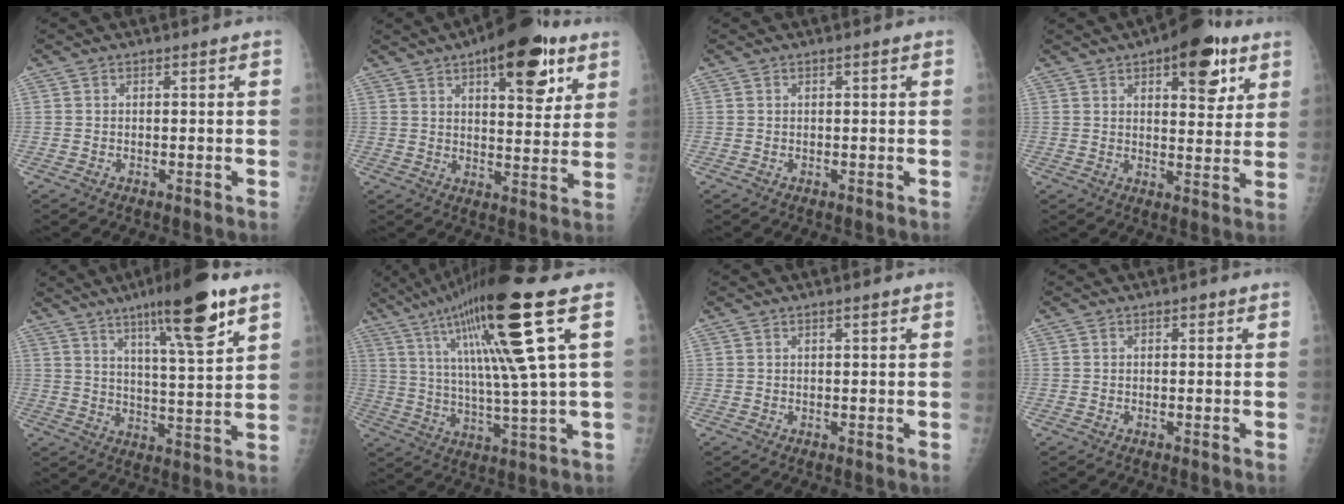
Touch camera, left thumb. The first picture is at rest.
{"total": 16.0, "force": [8.6, 6.6, 11.9], "torque": [-0.122, -0.028, 0.119]}
{"total": 0.0}
{"total": 12.6, "force": [6.6, 5.6, 9.1], "torque": [-0.083, -0.023, 0.085]}
{"total": 15.1, "force": [9.0, 2.0, 12.0], "torque": [-0.182, -0.044, 0.144]}
{"total": 20.4, "force": [8.6, 0.7, 18.5], "torque": [-0.322, -0.014, 0.145]}
{"total": 0.9, "force": [0.6, 0.1, 0.7], "torque": [-0.010, -0.001, 0.009]}
{"total": 0.7, "force": [0.3, 0.4, 0.4], "torque": [0.001, 0.001, 0.001]}